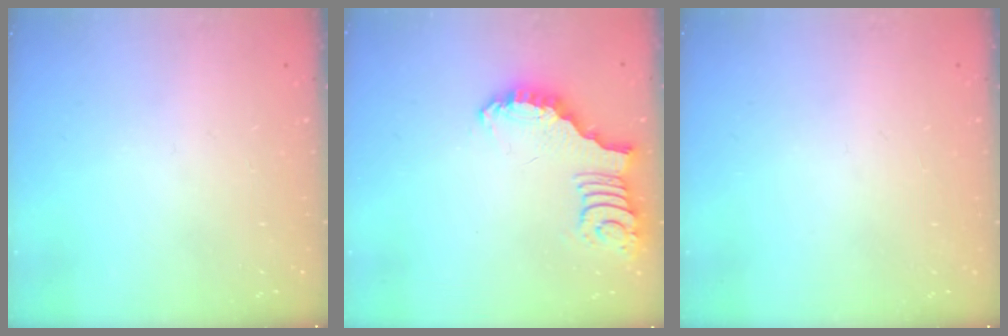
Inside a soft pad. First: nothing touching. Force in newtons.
{"total": 2.7, "press": 2.7, "slide": 0.1}
{"total": 0.0}